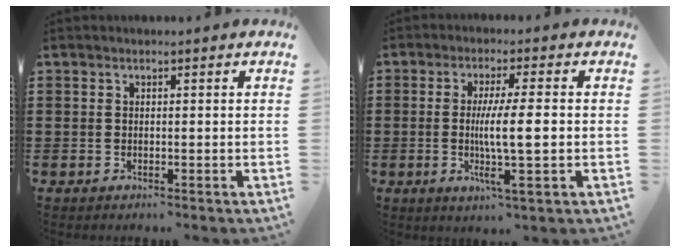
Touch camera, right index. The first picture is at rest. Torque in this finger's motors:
{"motor_torque": [0.54, -0.12, 0.45, 0.21]}